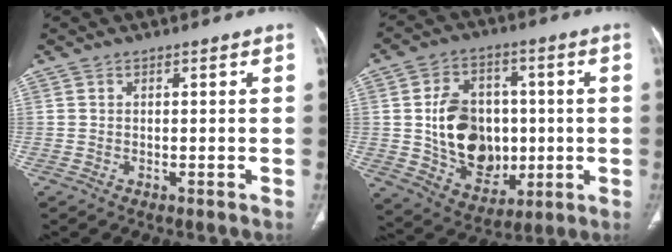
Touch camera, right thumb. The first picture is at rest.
{"total": 16.9, "force": [-0.4, 12.6, 11.3], "torque": [-0.142, 0.004, 0.012]}